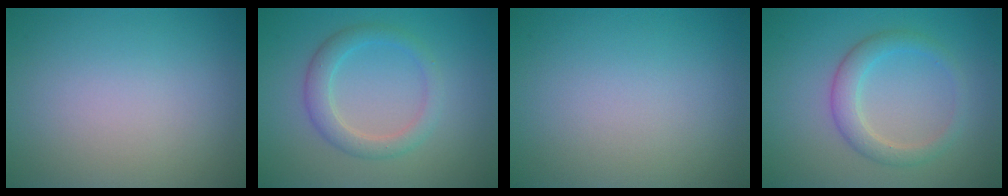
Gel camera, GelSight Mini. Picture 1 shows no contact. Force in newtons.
{"total": 2.9, "press": 2.9, "slide": 0.1}
{"total": 0.0}
{"total": 2.8, "press": 2.8, "slide": 0.2}